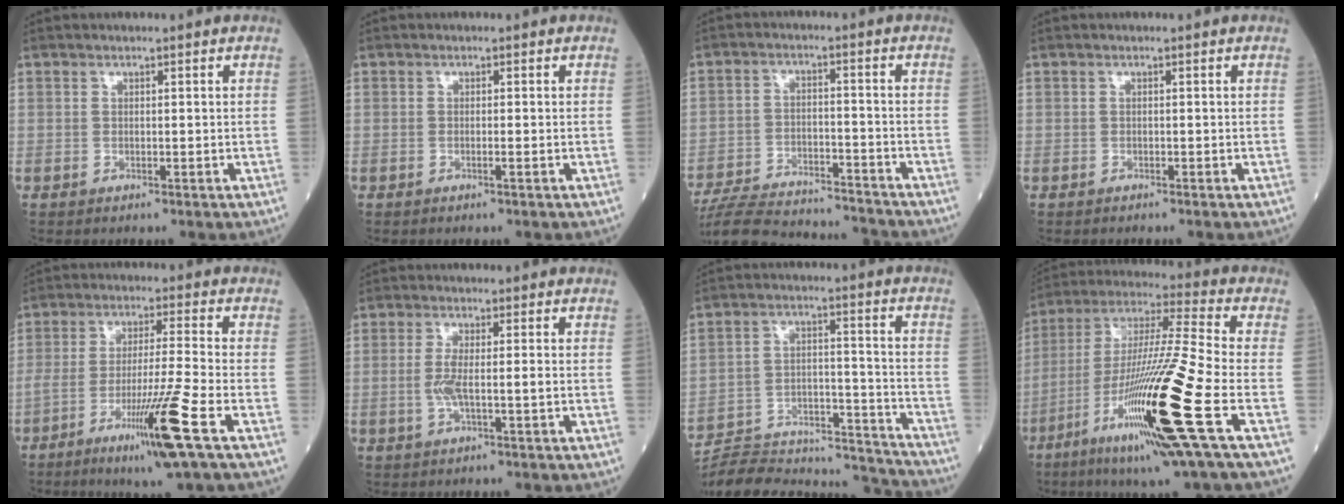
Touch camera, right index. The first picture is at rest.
{"total": 0.6, "force": [-0.3, -0.1, 0.6], "torque": [-0.011, 0.001, -0.005]}
{"total": 17.5, "force": [-16.7, 2.5, 4.8], "torque": [-0.102, -0.003, -0.251]}
{"total": 0.5, "force": [-0.5, 0.0, 0.0], "torque": [-0.002, -0.002, -0.011]}
{"total": 11.5, "force": [-5.6, -1.8, 9.9], "torque": [-0.184, -0.026, -0.102]}
{"total": 3.7, "force": [-0.7, 0.2, 3.6], "torque": [-0.077, -0.003, -0.014]}
{"total": 21.3, "force": [-20.8, 2.6, 3.9], "torque": [-0.074, 0.022, -0.305]}
{"total": 22.4, "force": [-8.5, -0.7, 20.7], "torque": [-0.396, -0.043, -0.161]}